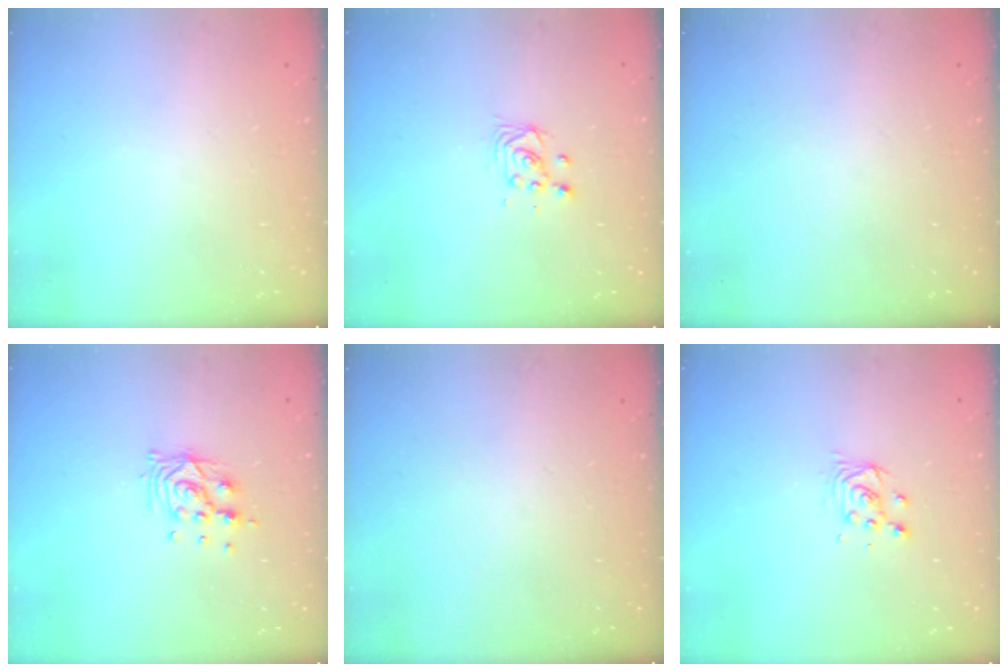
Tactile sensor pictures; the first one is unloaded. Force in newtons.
{"total": 3.3, "press": 3.3, "slide": 0.4}
{"total": 0.0}
{"total": 9.3, "press": 9.3, "slide": 0.6}
{"total": 0.0}
{"total": 4.0, "press": 4.0, "slide": 0.3}